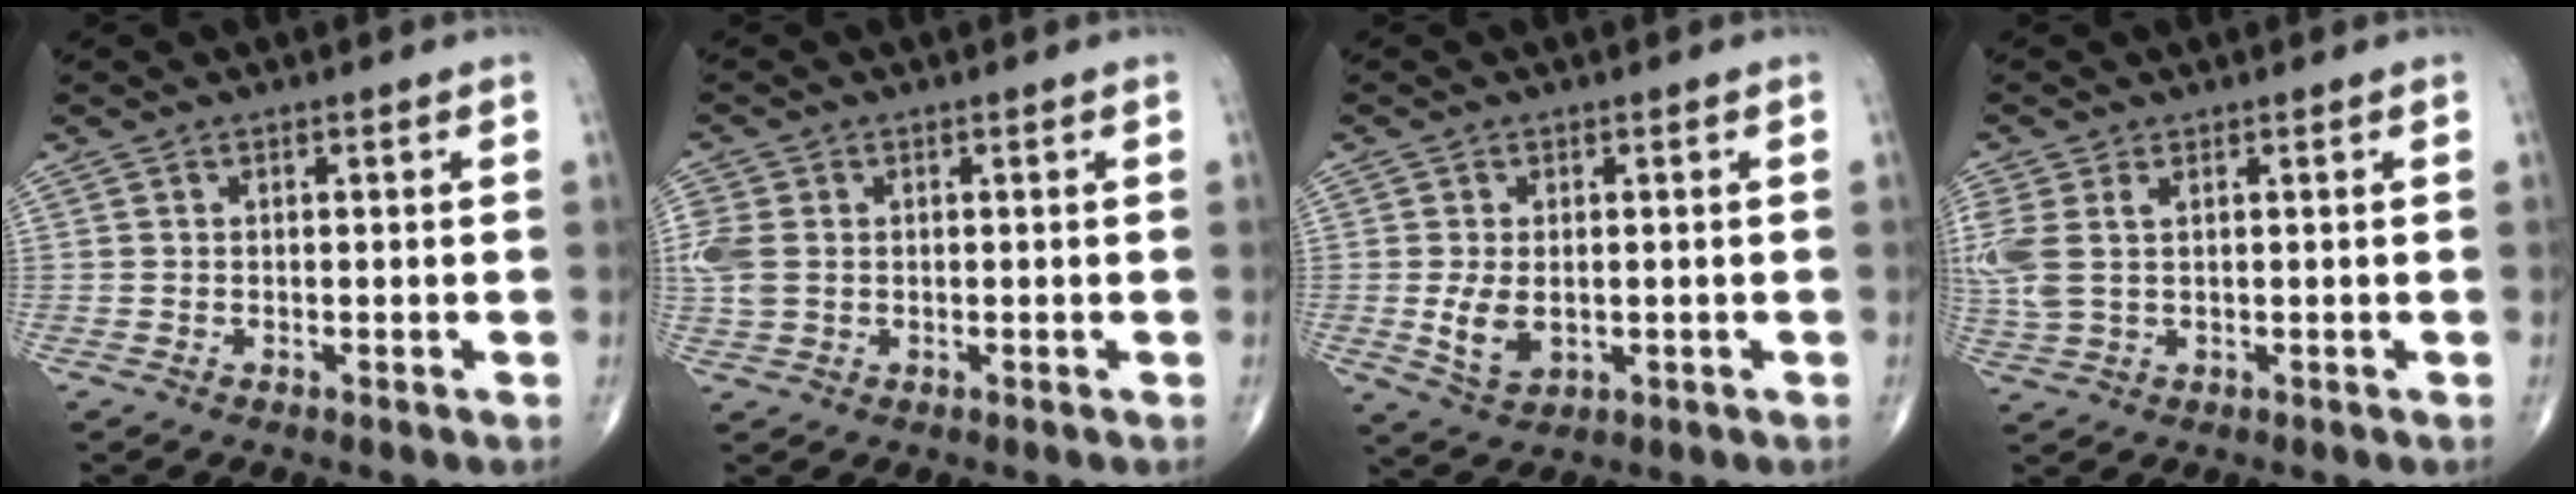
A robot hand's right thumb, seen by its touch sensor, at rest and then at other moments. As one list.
[{"total": 4.9, "force": [0.3, 3.7, 3.3], "torque": [-0.093, 0.006, 0.009]}, {"total": 5.7, "force": [-0.5, 3.6, 4.5], "torque": [-0.081, -0.012, 0.001]}, {"total": 6.9, "force": [1.4, 3.9, 5.5], "torque": [-0.162, 0.013, 0.040]}]